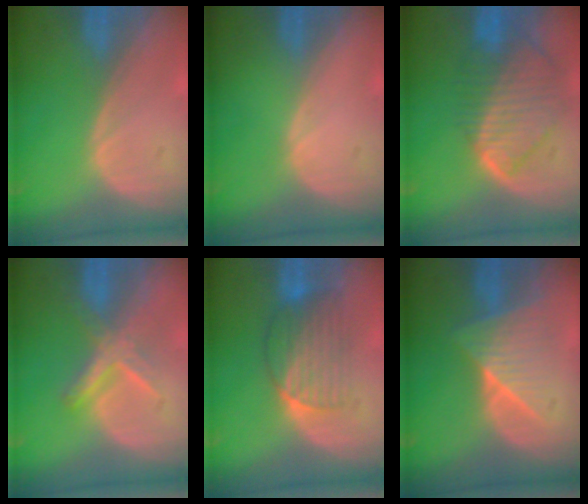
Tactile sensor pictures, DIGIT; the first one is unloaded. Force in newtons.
{"total": 0.0}
{"total": 9.9, "press": 8.6, "slide": 4.9}
{"total": 5.5, "press": 5.4, "slide": 1.0}
{"total": 6.7, "press": 6.4, "slide": 1.8}
{"total": 6.5, "press": 6.4, "slide": 1.0}